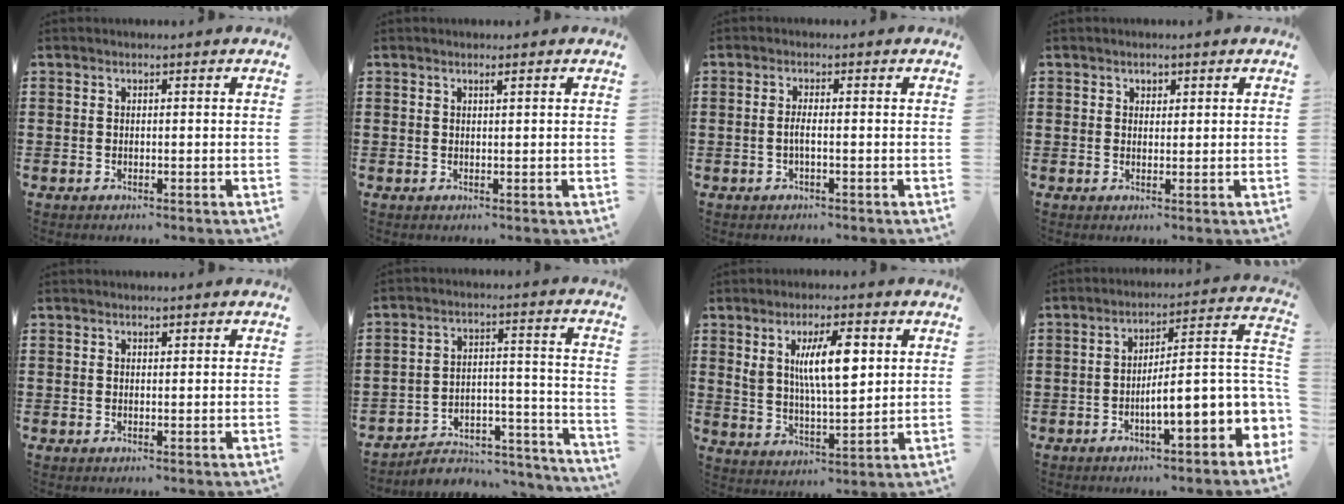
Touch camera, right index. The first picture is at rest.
{"total": 0.6, "force": [0.4, 0.0, 0.5], "torque": [-0.009, -0.001, 0.008]}
{"total": 2.1, "force": [-0.6, 0.1, 2.0], "torque": [-0.045, -0.005, -0.013]}
{"total": 1.2, "force": [0.7, 0.9, 0.3], "torque": [-0.008, 0.003, 0.014]}
{"total": 0.6, "force": [0.4, 0.3, 0.2], "torque": [-0.005, 0.002, 0.008]}
{"total": 5.1, "force": [-4.7, 1.7, 1.0], "torque": [-0.017, 0.011, -0.094]}
{"total": 9.6, "force": [3.2, 3.2, 8.5], "torque": [-0.163, 0.006, 0.053]}
{"total": 8.4, "force": [-2.6, 1.4, 7.9], "torque": [-0.135, -0.033, -0.051]}